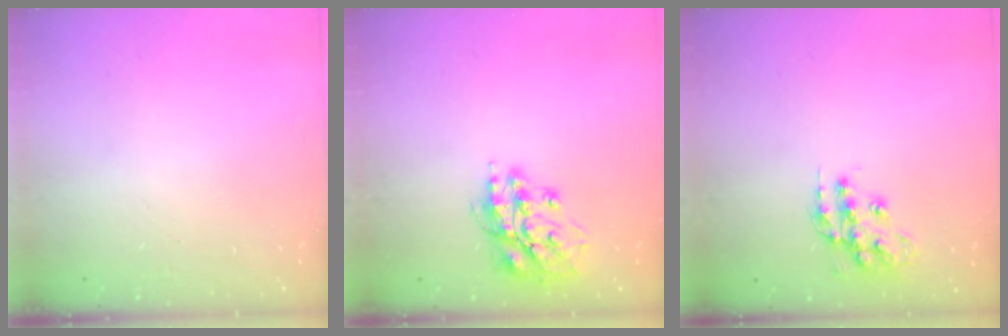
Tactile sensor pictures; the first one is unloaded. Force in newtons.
{"total": 13.9, "press": 13.7, "slide": 2.0}
{"total": 12.5, "press": 12.5, "slide": 0.9}